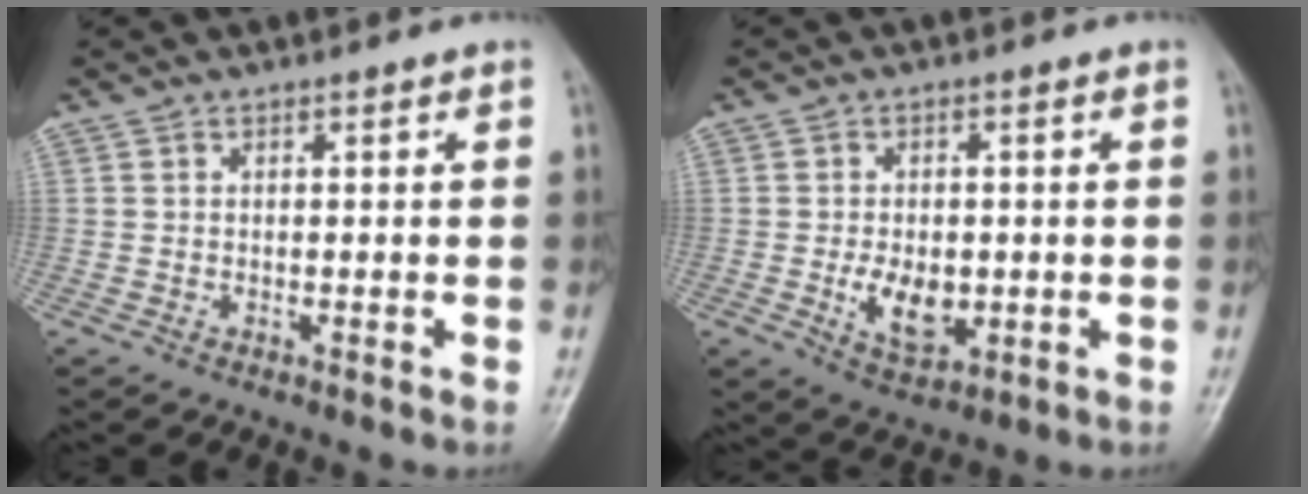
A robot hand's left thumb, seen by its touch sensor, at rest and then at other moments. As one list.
[{"total": 7.5, "force": [-1.3, 4.8, 5.6], "torque": [-0.078, -0.007, -0.014]}]